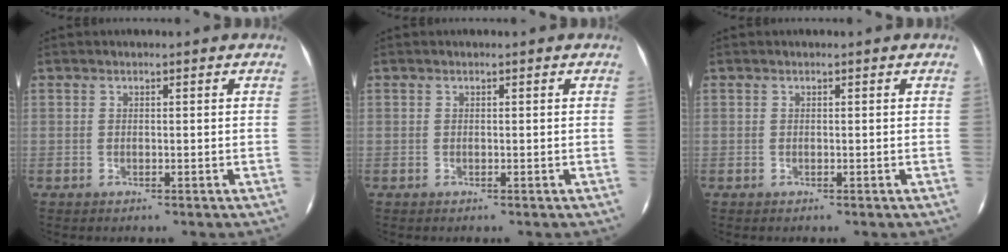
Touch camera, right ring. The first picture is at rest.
{"total": 0.0}
{"total": 0.0}